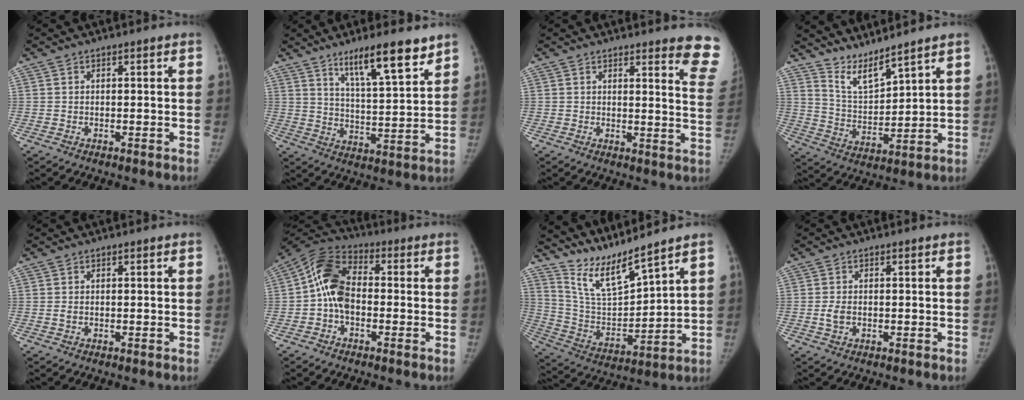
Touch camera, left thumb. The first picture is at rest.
{"total": 12.9, "force": [8.9, 2.4, 9.0], "torque": [-0.126, -0.055, 0.150]}
{"total": 9.9, "force": [8.8, 1.5, 4.4], "torque": [-0.019, -0.079, 0.073]}
{"total": 7.4, "force": [6.9, 0.6, 2.6], "torque": [-0.048, -0.060, 0.147]}
{"total": 0.9, "force": [-0.1, 0.6, 0.6], "torque": [-0.007, 0.001, -0.002]}
{"total": 10.6, "force": [-1.0, 7.2, 7.7], "torque": [-0.136, 0.029, -0.037]}
{"total": 11.7, "force": [10.6, 0.5, 5.0], "torque": [-0.090, -0.076, 0.220]}
{"total": 2.5, "force": [-0.4, 1.7, 1.8], "torque": [-0.033, 0.005, -0.008]}